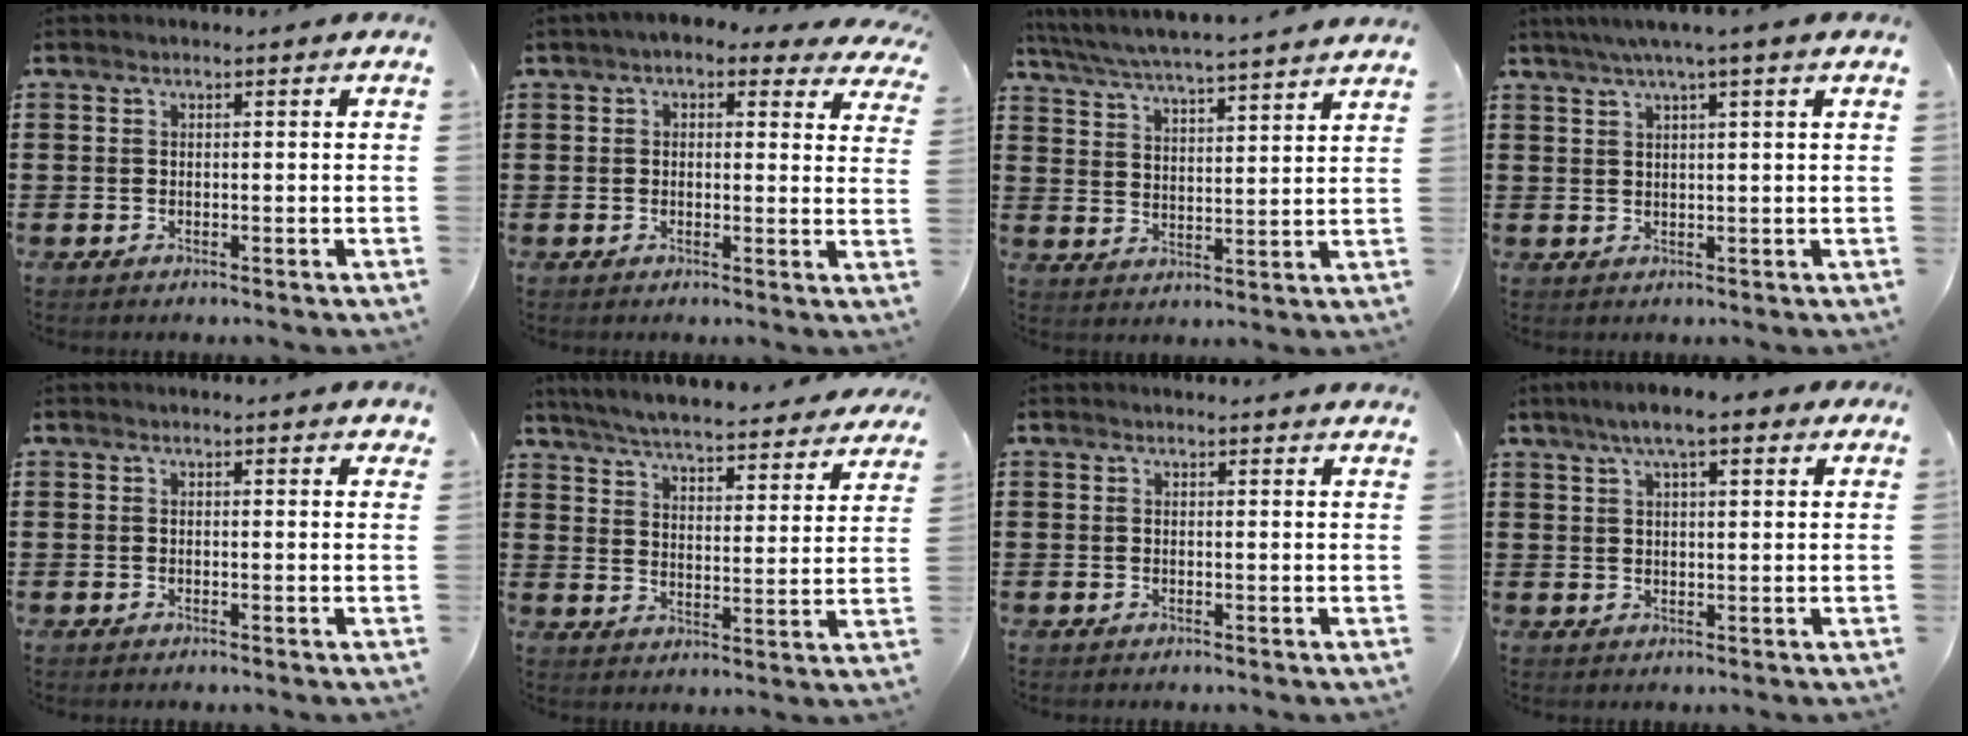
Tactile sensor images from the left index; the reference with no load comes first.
{"total": 2.7, "force": [1.7, 1.3, 1.6], "torque": [-0.039, 0.002, 0.028]}
{"total": 5.2, "force": [5.0, -0.8, 1.5], "torque": [-0.051, -0.037, 0.081]}
{"total": 3.1, "force": [1.9, -0.5, 2.4], "torque": [-0.050, 0.002, 0.031]}
{"total": 0.6, "force": [0.4, 0.1, 0.4], "torque": [-0.009, 0.001, 0.008]}
{"total": 5.5, "force": [5.3, -0.4, 1.2], "torque": [-0.050, -0.038, 0.089]}
{"total": 0.8, "force": [0.8, 0.0, 0.2], "torque": [-0.004, -0.002, 0.015]}
{"total": 5.9, "force": [3.8, 1.1, 4.4], "torque": [-0.093, 0.009, 0.066]}